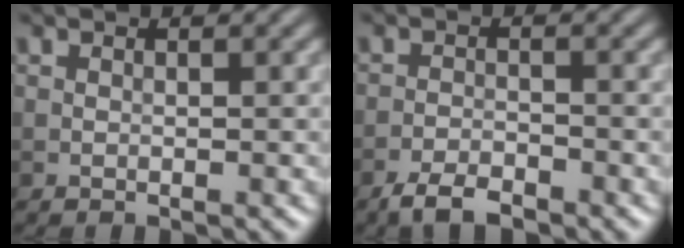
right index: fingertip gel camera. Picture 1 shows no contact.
{"total": 3.1, "force": [-2.4, 1.0, 1.6], "torque": [-0.028, 0.001, -0.050]}